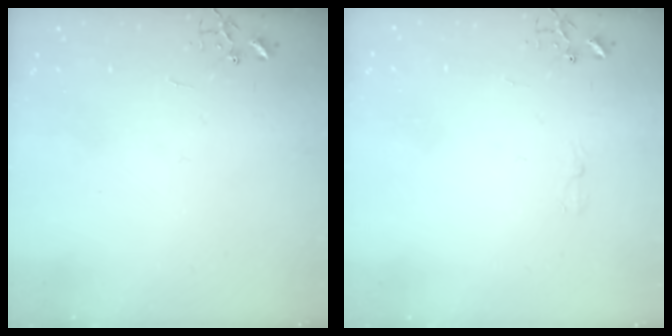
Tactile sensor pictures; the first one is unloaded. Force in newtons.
{"total": 5.5, "press": 5.4, "slide": 0.6}